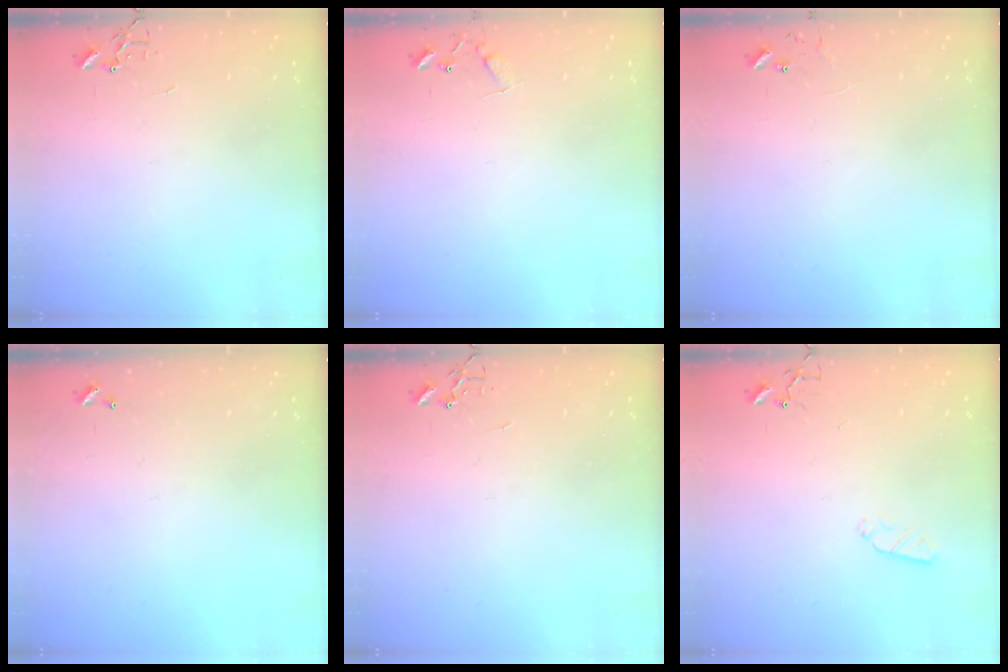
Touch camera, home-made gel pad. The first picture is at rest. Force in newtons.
{"total": 6.5, "press": 6.5, "slide": 0.6}
{"total": 5.8, "press": 5.8, "slide": 0.5}
{"total": 0.0}
{"total": 0.0}
{"total": 4.5, "press": 4.5, "slide": 0.4}